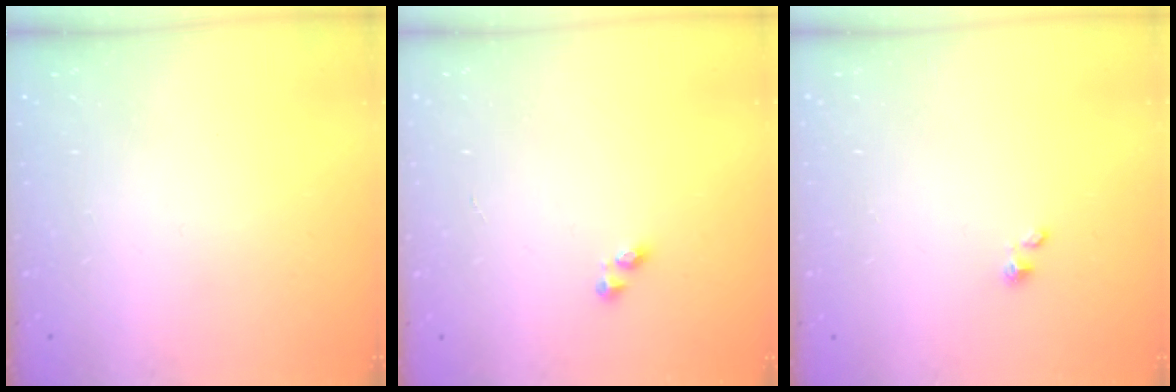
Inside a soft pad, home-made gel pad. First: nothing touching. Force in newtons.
{"total": 2.2, "press": 2.2, "slide": 0.3}
{"total": 1.5, "press": 1.5, "slide": 0.0}